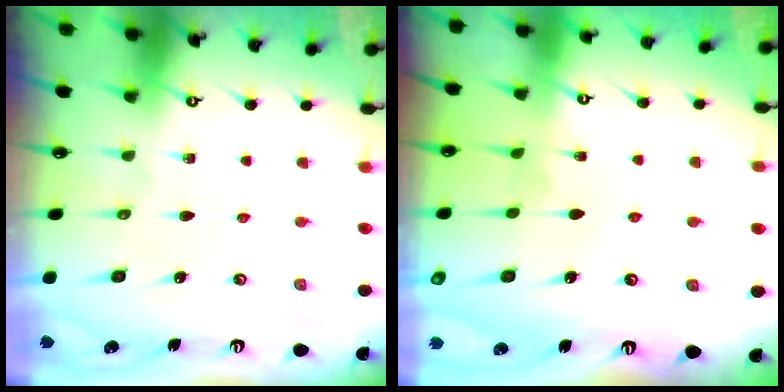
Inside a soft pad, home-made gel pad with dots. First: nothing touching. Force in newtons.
{"total": 2.3, "press": 2.3, "slide": 0.2}